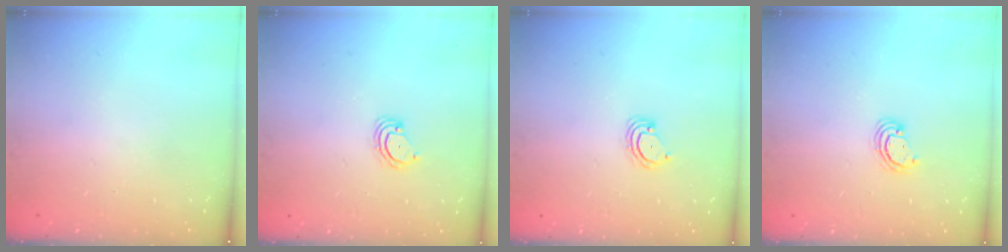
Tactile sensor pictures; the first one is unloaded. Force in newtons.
{"total": 2.3, "press": 2.3, "slide": 0.2}
{"total": 2.3, "press": 2.3, "slide": 0.2}
{"total": 2.8, "press": 2.8, "slide": 0.3}